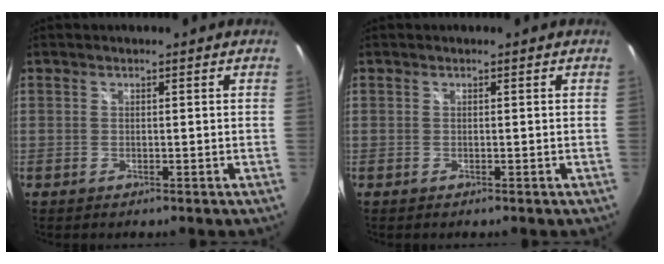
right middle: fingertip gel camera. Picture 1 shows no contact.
{"total": 0.0}